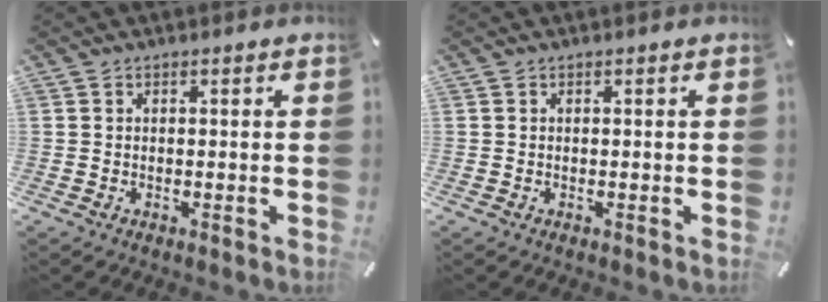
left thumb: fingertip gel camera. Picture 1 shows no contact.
{"total": 0.0}